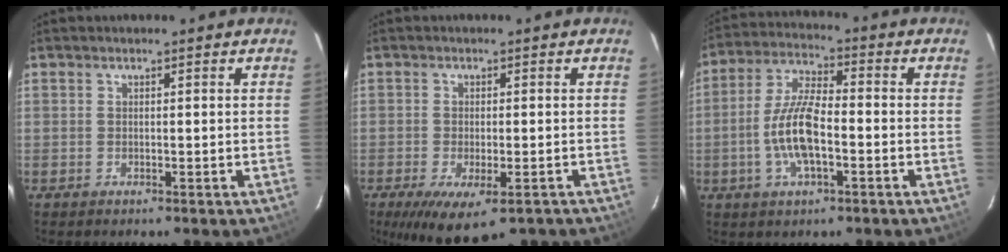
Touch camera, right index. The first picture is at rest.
{"total": 10.7, "force": [-7.1, 4.0, 7.0], "torque": [-0.132, -0.037, -0.101]}
{"total": 10.6, "force": [-2.9, 3.6, 9.5], "torque": [-0.197, 0.003, -0.056]}